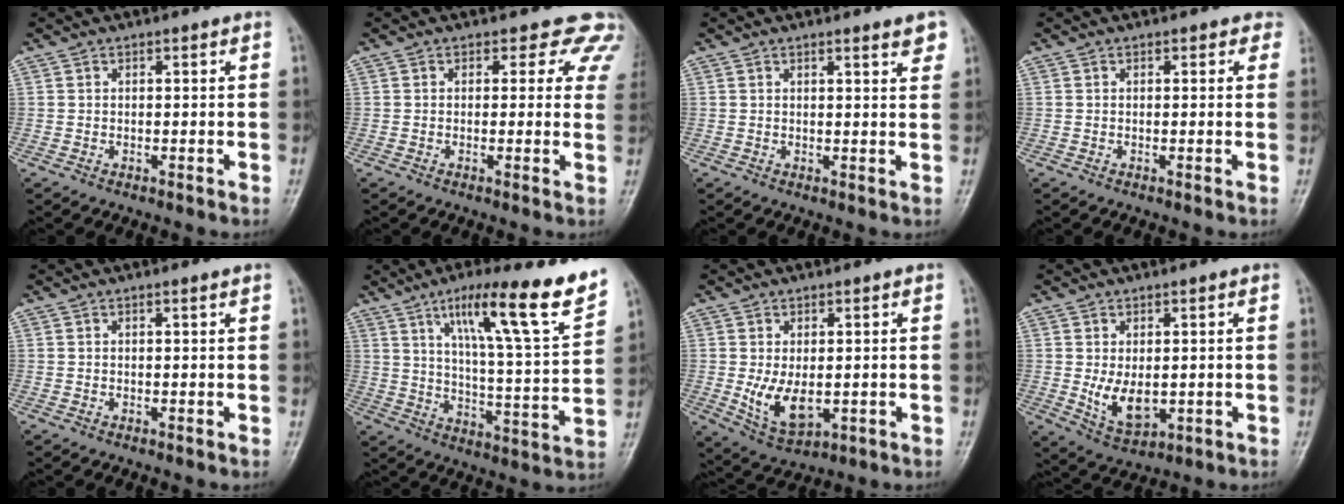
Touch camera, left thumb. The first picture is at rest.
{"total": 6.6, "force": [4.8, 4.1, 1.7], "torque": [0.027, -0.015, 0.026]}
{"total": 3.1, "force": [2.2, 0.6, 2.1], "torque": [-0.016, -0.011, 0.025]}
{"total": 1.6, "force": [0.9, 1.2, 0.7], "torque": [0.019, -0.001, 0.000]}
{"total": 0.6, "force": [0.4, 0.0, 0.4], "torque": [-0.008, 0.000, 0.005]}
{"total": 19.0, "force": [11.8, 2.2, 14.7], "torque": [-0.203, -0.054, 0.184]}
{"total": 7.4, "force": [-0.5, 4.4, 5.9], "torque": [-0.098, -0.018, 0.005]}
{"total": 6.6, "force": [-0.2, 4.1, 5.2], "torque": [-0.079, -0.018, 0.011]}